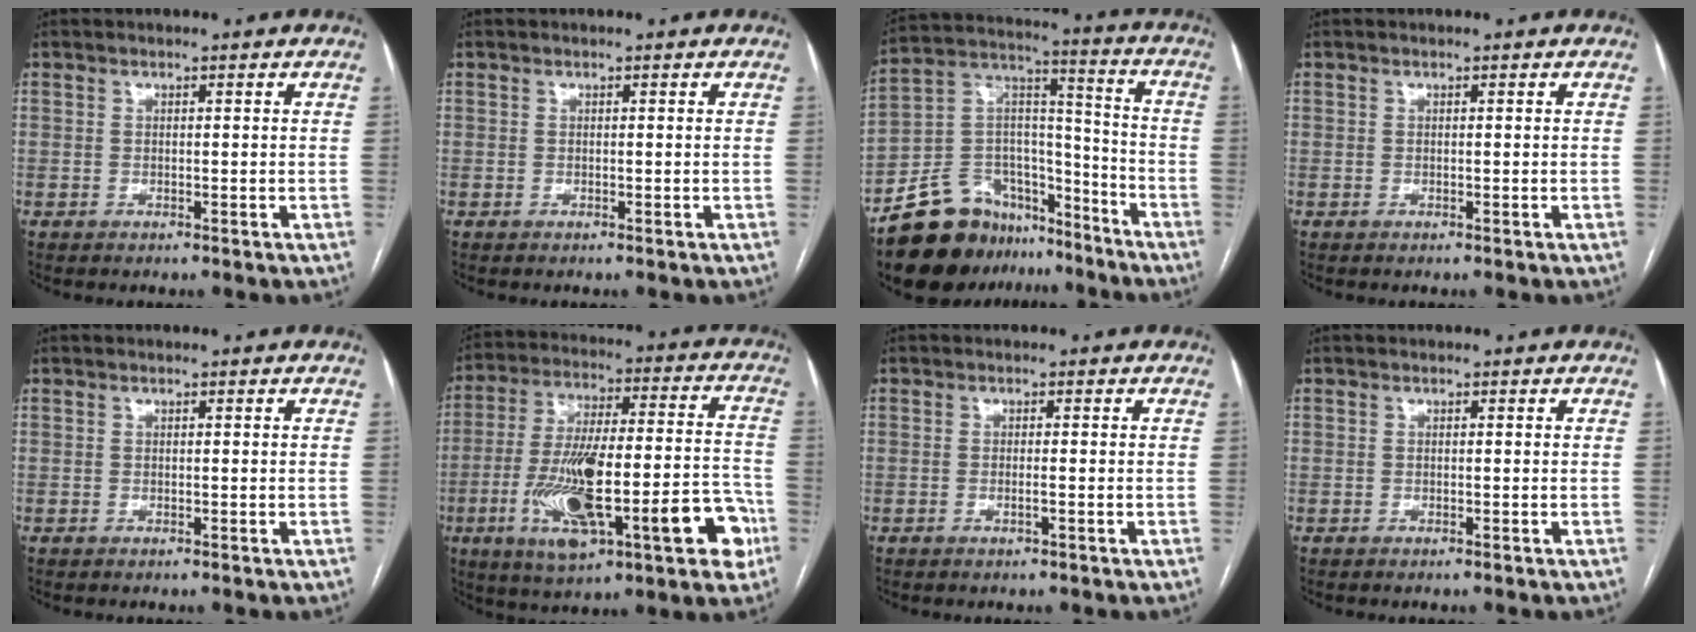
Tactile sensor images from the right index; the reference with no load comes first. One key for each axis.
{"total": 0.0}
{"total": 17.8, "fx": -13.9, "fy": 9.1, "fz": 6.4, "tx": -0.099, "ty": 0.070, "tz": -0.236}
{"total": 0.0}
{"total": 0.0}
{"total": 21.3, "fx": -7.3, "fy": 3.7, "fz": 19.7, "tx": -0.302, "ty": 0.001, "tz": -0.115}
{"total": 0.9, "fx": -0.4, "fy": 0.0, "fz": 0.8, "tx": -0.018, "ty": 0.000, "tz": -0.005}
{"total": 0.0}